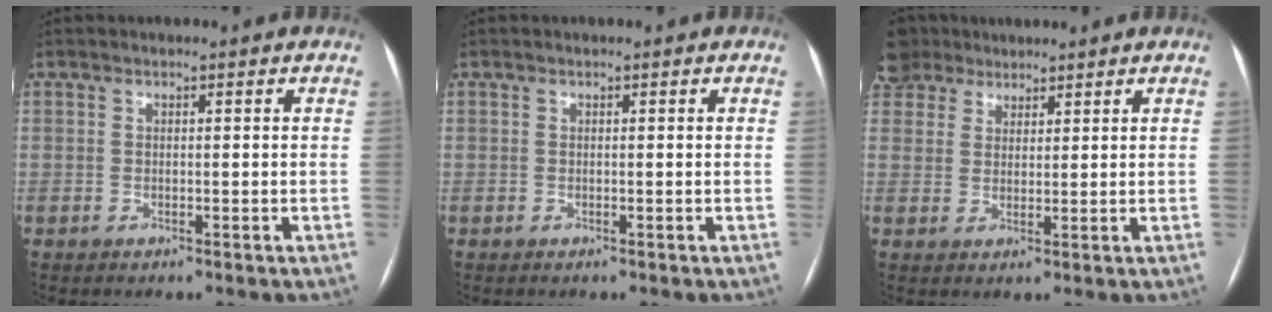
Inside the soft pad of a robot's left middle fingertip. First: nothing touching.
{"total": 0.0}
{"total": 5.2, "force": [4.4, 2.6, 0.0], "torque": [-0.004, 0.012, 0.093]}